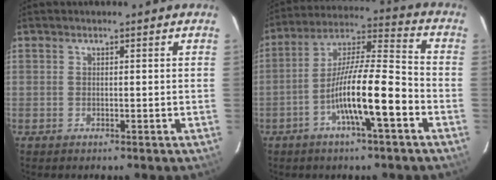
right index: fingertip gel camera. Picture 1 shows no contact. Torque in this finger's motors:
{"motor_torque": [1.61, -0.53, 1.05, 0.21]}